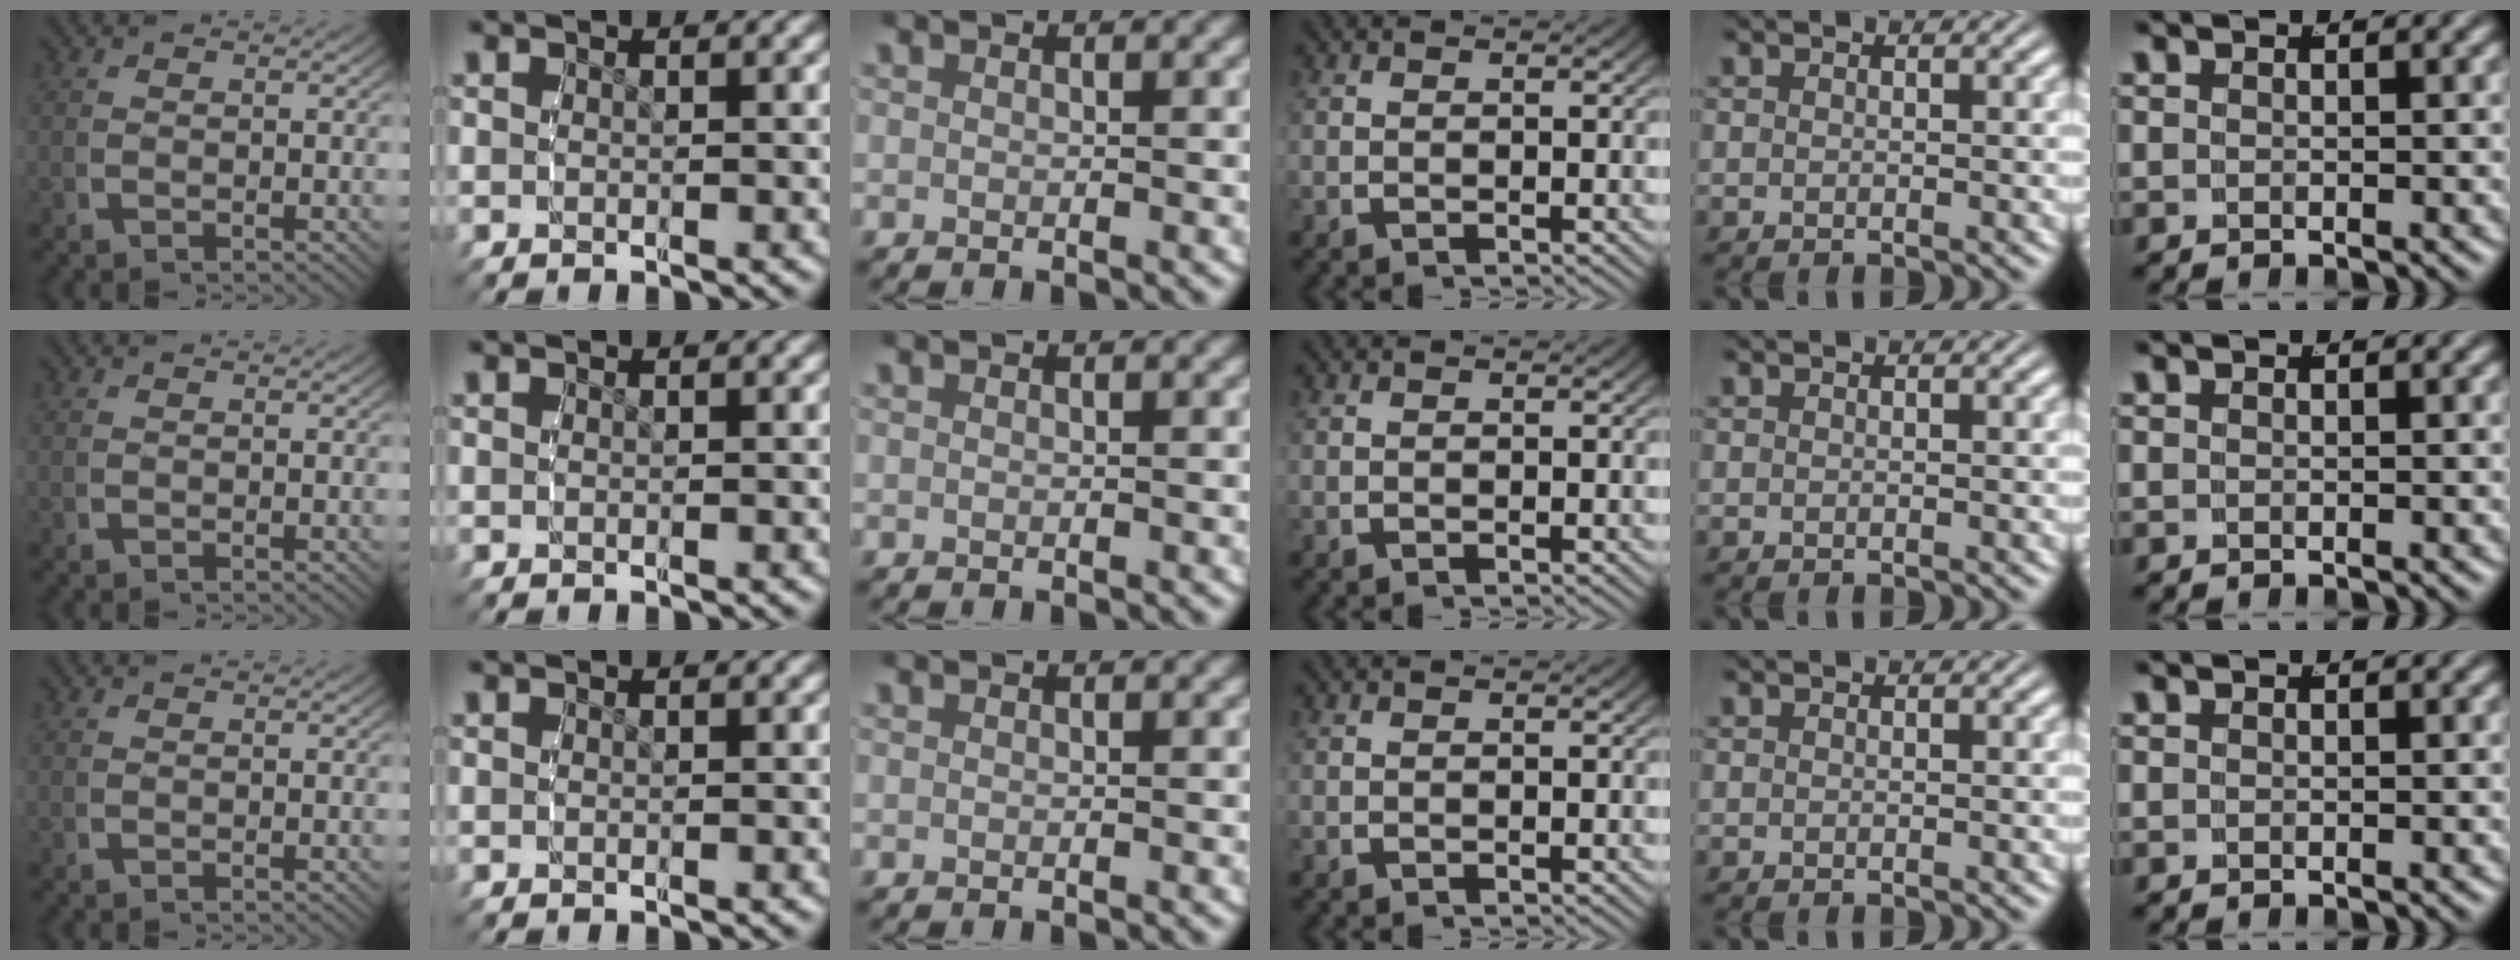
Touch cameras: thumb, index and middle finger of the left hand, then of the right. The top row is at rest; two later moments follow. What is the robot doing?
{"motion": "reach", "object": "paper towel"}